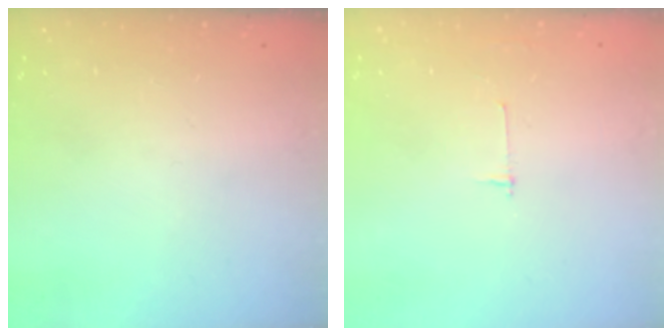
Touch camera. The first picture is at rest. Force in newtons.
{"total": 2.7, "press": 2.7, "slide": 0.3}